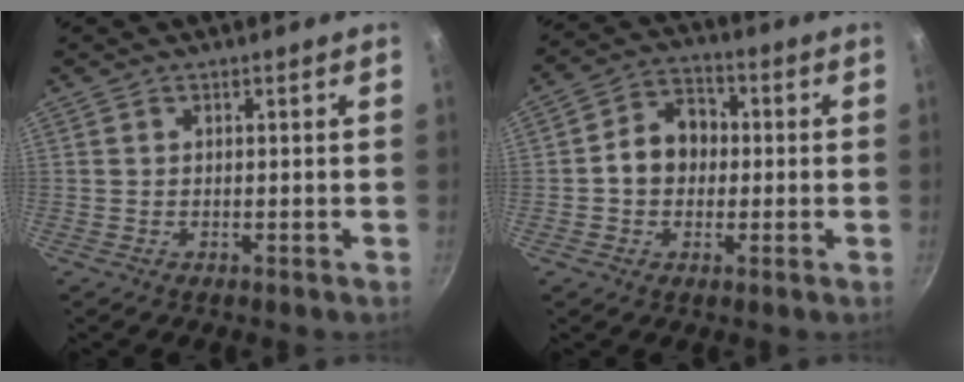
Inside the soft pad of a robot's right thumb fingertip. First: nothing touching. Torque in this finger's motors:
{"motor_torque": [0.45, 2.02, 0.88, -0.13, 0.06]}